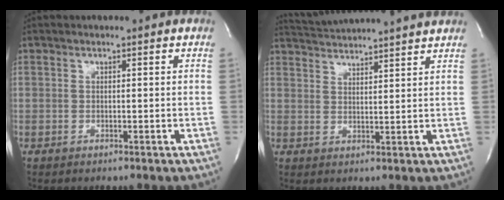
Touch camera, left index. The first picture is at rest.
{"total": 12.9, "force": [12.3, -0.5, 4.0], "torque": [-0.078, 0.009, 0.174]}